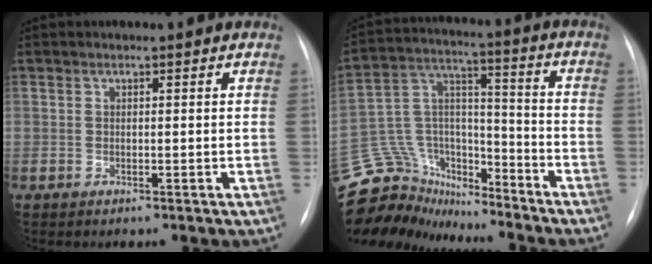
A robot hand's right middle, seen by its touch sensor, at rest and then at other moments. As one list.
[{"total": 20.1, "force": [-17.9, 7.8, 4.8], "torque": [-0.122, 0.057, -0.295]}]